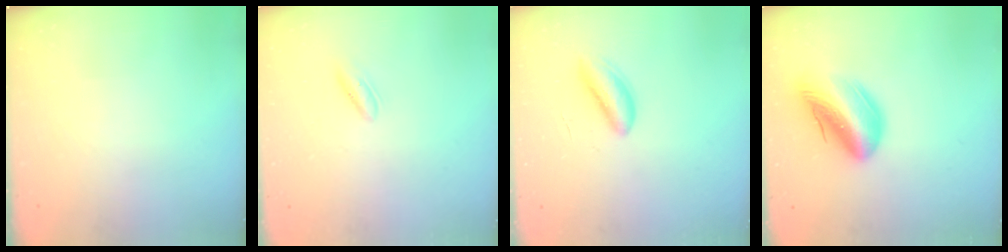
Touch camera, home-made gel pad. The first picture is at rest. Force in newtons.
{"total": 1.3, "press": 1.1, "slide": 0.6}
{"total": 3.1, "press": 3.0, "slide": 0.5}
{"total": 16.0, "press": 15.5, "slide": 4.1}